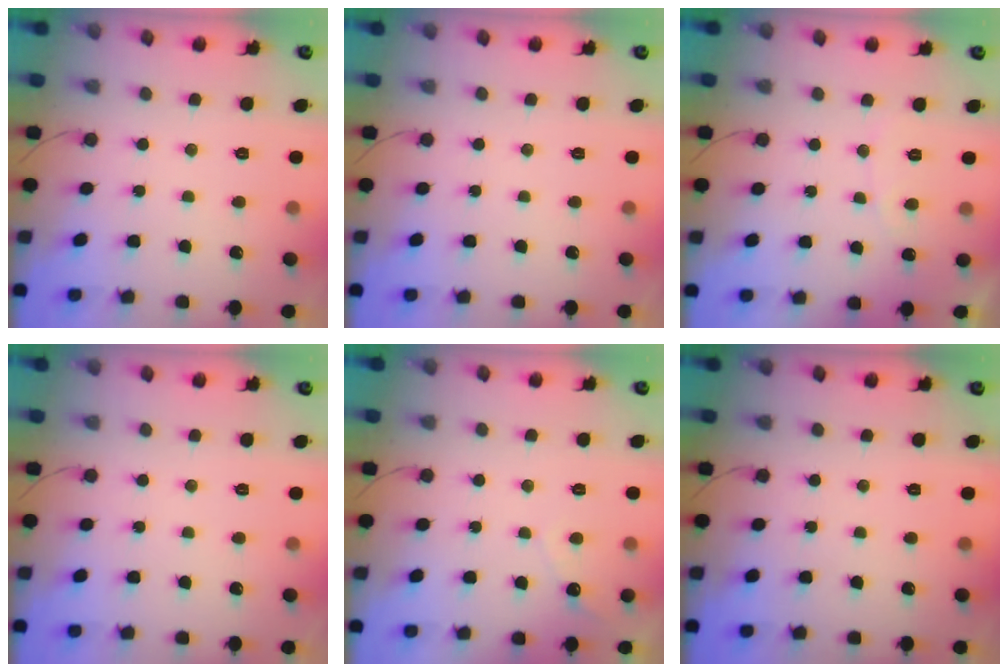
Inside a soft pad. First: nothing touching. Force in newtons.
{"total": 0.0}
{"total": 3.4, "press": 3.4, "slide": 0.2}
{"total": 0.0}
{"total": 3.6, "press": 3.6, "slide": 0.1}
{"total": 0.0}